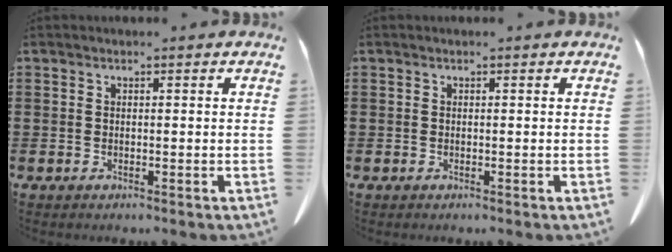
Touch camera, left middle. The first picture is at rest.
{"total": 0.0}